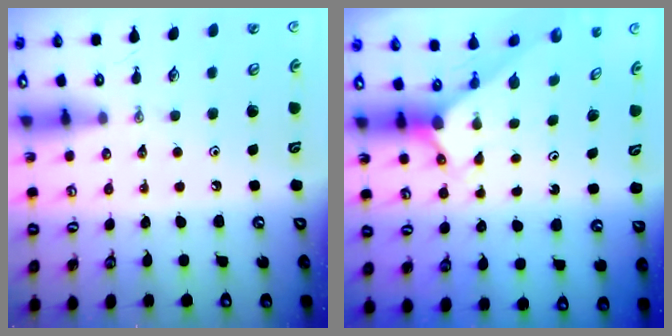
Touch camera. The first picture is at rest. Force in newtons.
{"total": 2.2, "press": 2.2, "slide": 0.2}